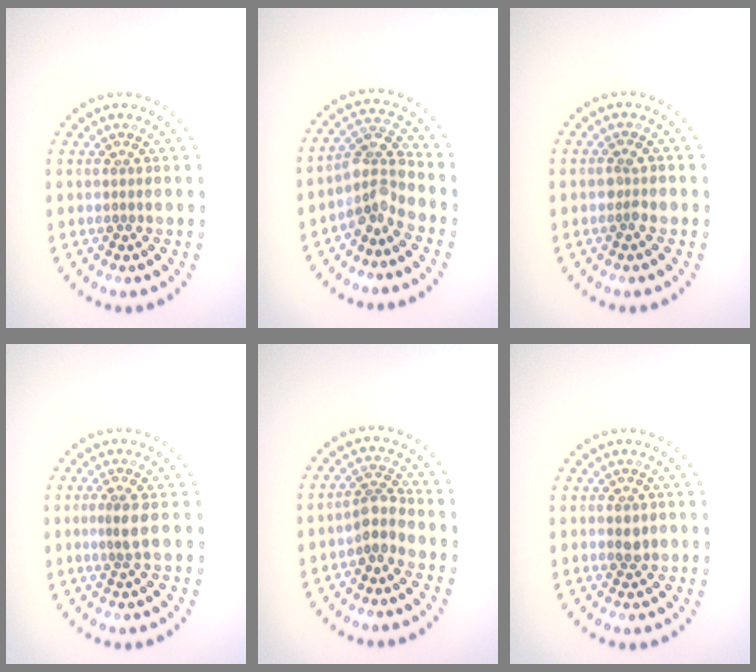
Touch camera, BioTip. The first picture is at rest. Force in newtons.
{"total": 3.2, "press": 2.5, "slide": 1.9}
{"total": 0.9, "press": 0.9, "slide": 0.3}
{"total": 1.5, "press": 1.1, "slide": 1.1}
{"total": 2.4, "press": 1.9, "slide": 1.5}
{"total": 1.2, "press": 1.2, "slide": 0.2}